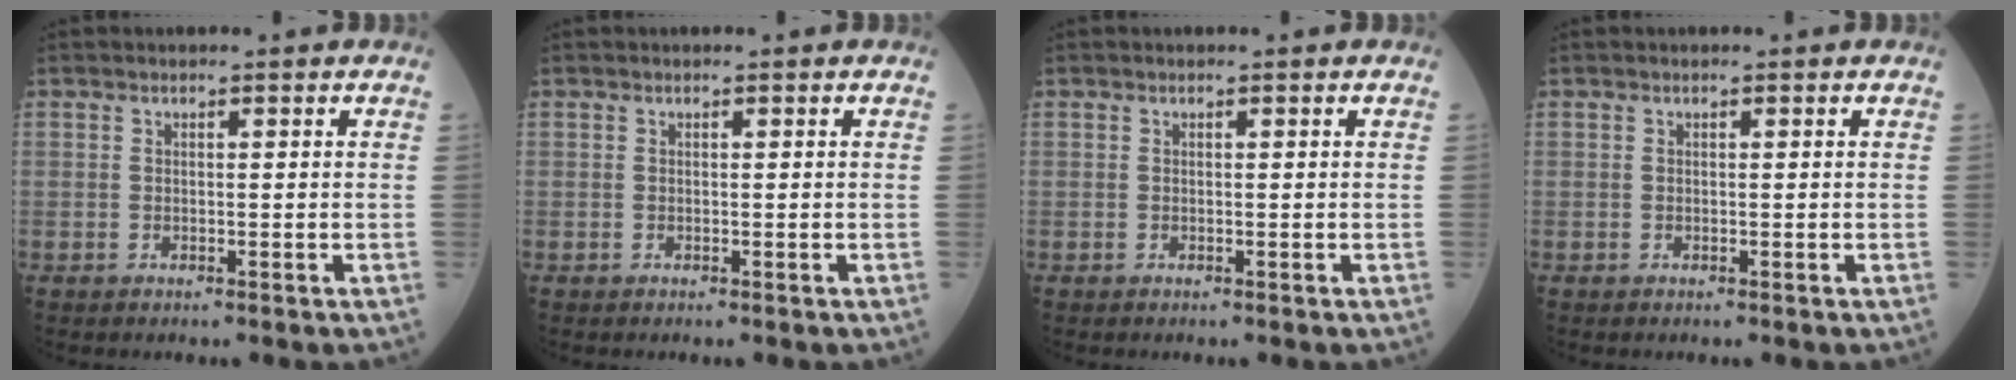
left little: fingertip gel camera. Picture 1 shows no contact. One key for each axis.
{"total": 0.0}
{"total": 0.0}
{"total": 0.0}